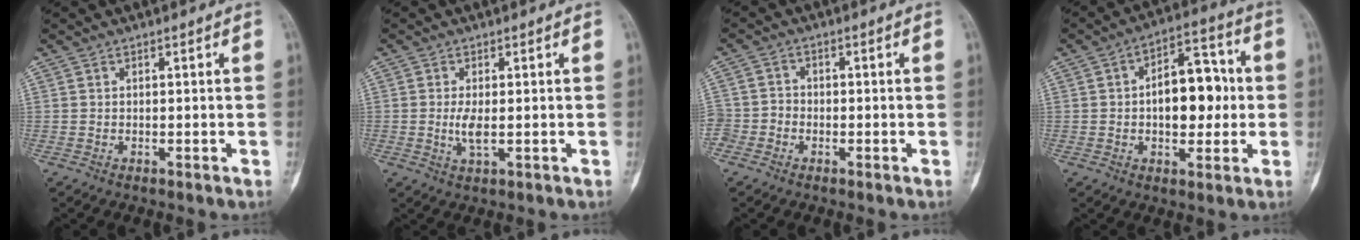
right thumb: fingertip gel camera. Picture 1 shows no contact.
{"total": 3.4, "force": [-0.4, 1.6, 2.9], "torque": [-0.058, -0.005, -0.008]}
{"total": 4.9, "force": [-2.2, 4.2, 1.2], "torque": [-0.012, 0.019, -0.048]}
{"total": 12.7, "force": [0.0, 7.6, 10.2], "torque": [-0.107, 0.028, -0.003]}